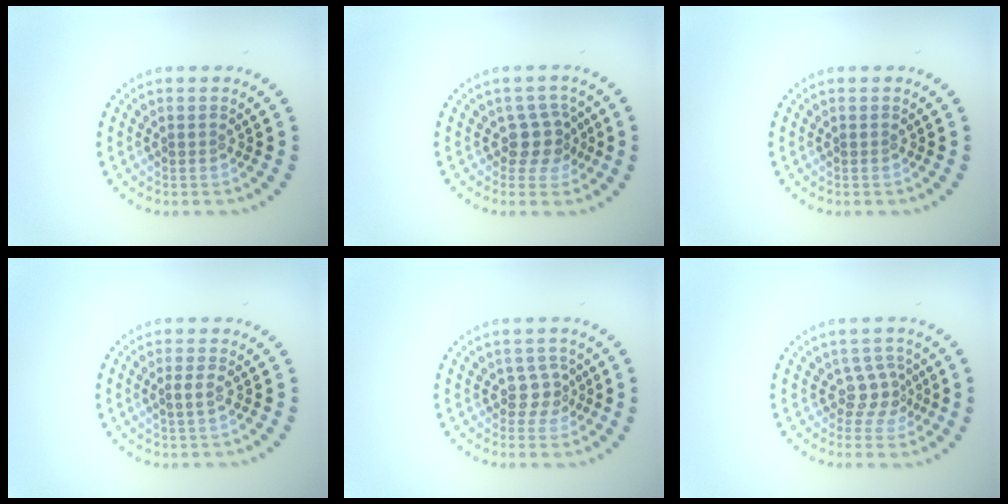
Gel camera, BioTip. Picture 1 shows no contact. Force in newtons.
{"total": 2.5, "press": 2.0, "slide": 1.5}
{"total": 0.0}
{"total": 1.0, "press": 0.9, "slide": 0.4}
{"total": 1.7, "press": 1.3, "slide": 1.1}
{"total": 2.2, "press": 1.5, "slide": 1.6}